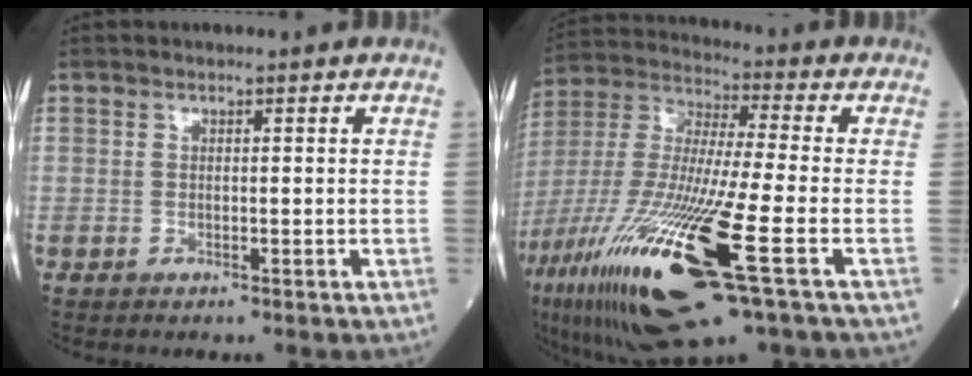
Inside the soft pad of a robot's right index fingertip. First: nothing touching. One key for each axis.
{"total": 25.6, "fx": -10.5, "fy": 3.1, "fz": 23.1, "tx": -0.509, "ty": -0.058, "tz": -0.190}